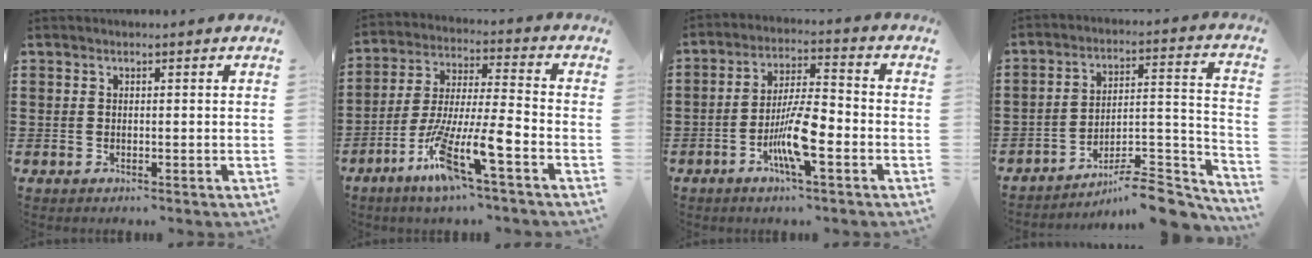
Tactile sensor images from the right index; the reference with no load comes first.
{"total": 12.5, "force": [-7.3, 1.0, 10.1], "torque": [-0.219, -0.022, -0.143]}
{"total": 9.0, "force": [-3.8, 1.8, 7.9], "torque": [-0.162, -0.006, -0.075]}
{"total": 9.1, "force": [-7.9, 1.7, 4.2], "torque": [-0.052, 0.018, -0.150]}